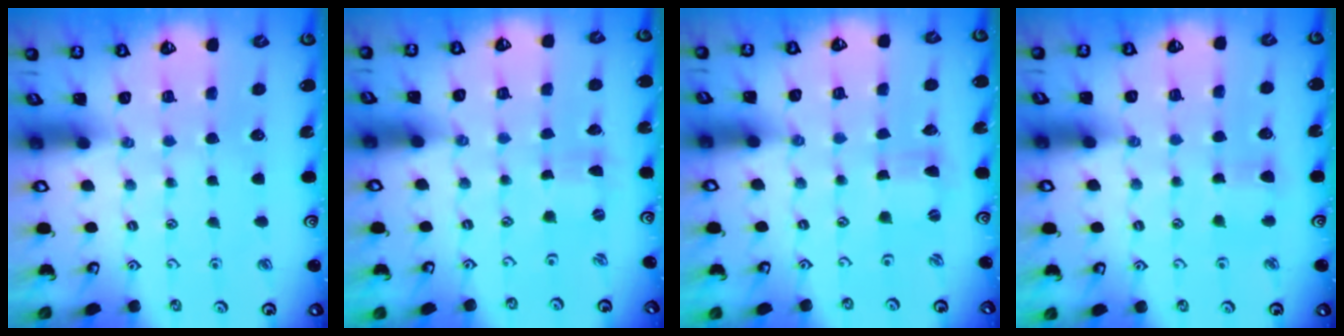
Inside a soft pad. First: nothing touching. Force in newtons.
{"total": 0.0}
{"total": 0.0}
{"total": 3.5, "press": 3.4, "slide": 0.6}